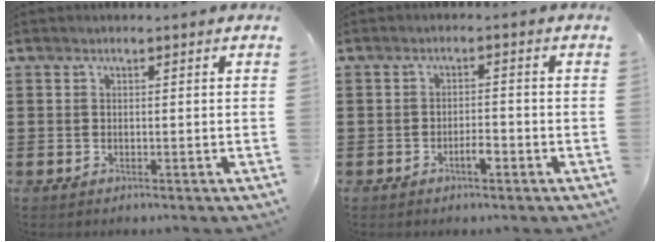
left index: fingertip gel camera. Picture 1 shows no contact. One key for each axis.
{"total": 2.6, "fx": -1.3, "fy": 0.8, "fz": 2.1, "tx": -0.038, "ty": 0.004, "tz": -0.025}